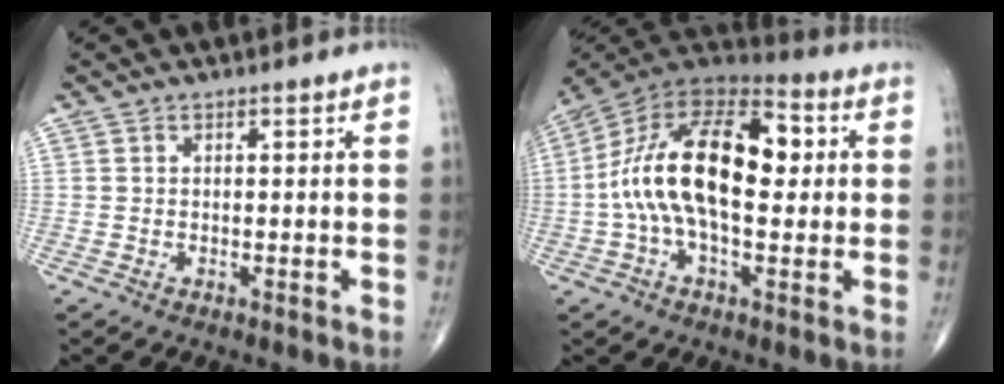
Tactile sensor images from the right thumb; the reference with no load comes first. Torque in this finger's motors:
{"motor_torque": [1.11, 1.27, 1.73, -0.30, 0.55]}